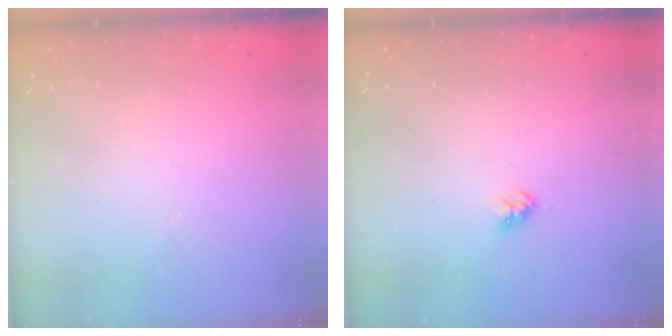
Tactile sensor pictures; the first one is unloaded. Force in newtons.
{"total": 3.1, "press": 3.1, "slide": 0.4}